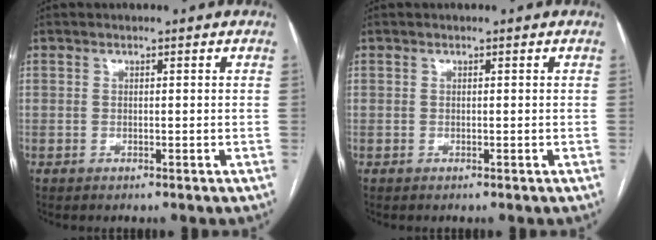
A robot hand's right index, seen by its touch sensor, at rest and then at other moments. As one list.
[{"total": 0.0}]